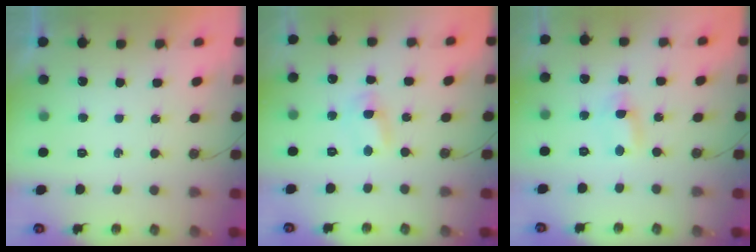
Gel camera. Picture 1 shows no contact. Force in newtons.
{"total": 2.1, "press": 2.1, "slide": 0.3}
{"total": 1.1, "press": 0.8, "slide": 0.6}